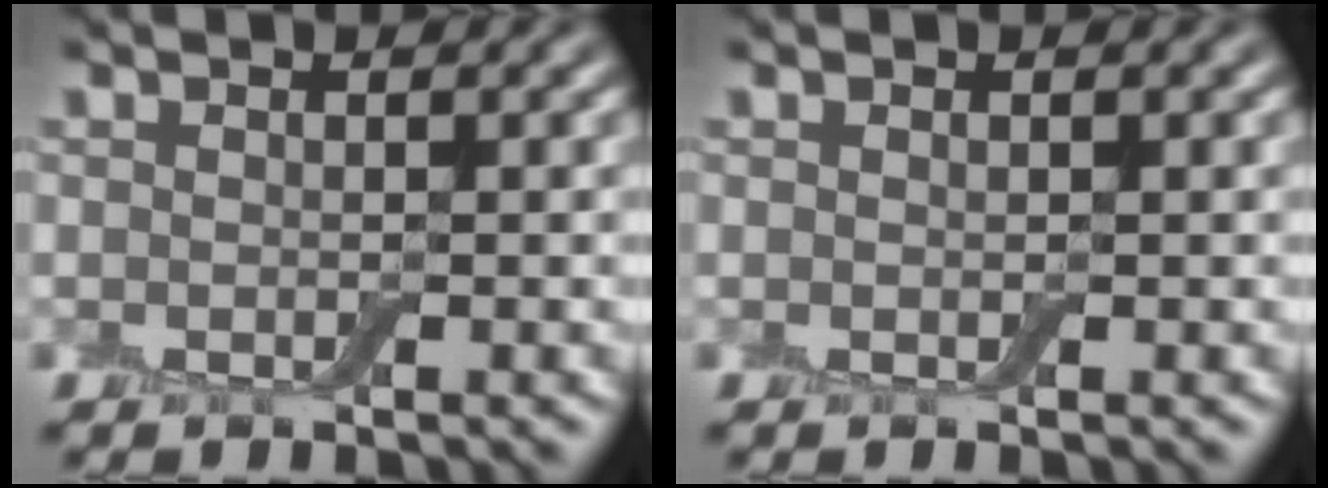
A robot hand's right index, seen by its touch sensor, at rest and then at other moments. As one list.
[{"total": 0.0}]